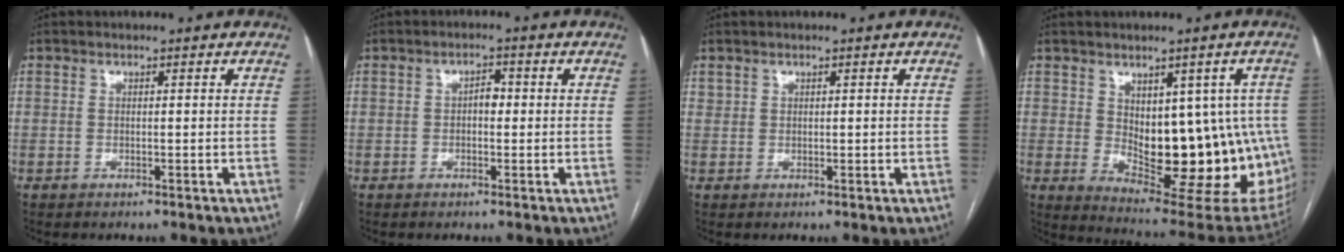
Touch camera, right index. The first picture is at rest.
{"total": 2.1, "force": [-0.1, 1.2, 1.7], "torque": [-0.022, 0.009, -0.004]}
{"total": 1.0, "force": [0.7, 0.6, 0.3], "torque": [0.002, 0.001, 0.013]}
{"total": 19.0, "force": [-0.7, 8.4, 17.0], "torque": [-0.159, 0.004, 0.020]}